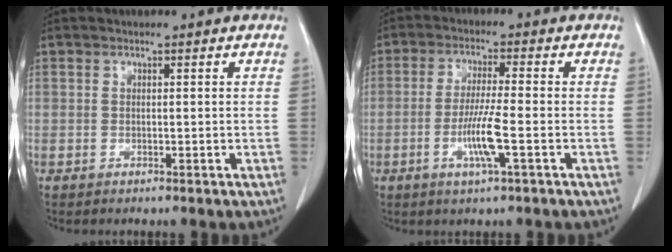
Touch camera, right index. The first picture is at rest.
{"total": 6.5, "force": [-2.1, -0.2, 6.1], "torque": [-0.118, -0.009, -0.040]}